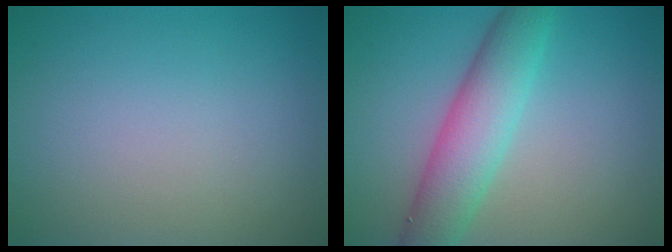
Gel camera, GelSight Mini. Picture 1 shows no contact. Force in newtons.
{"total": 5.8, "press": 5.7, "slide": 0.3}